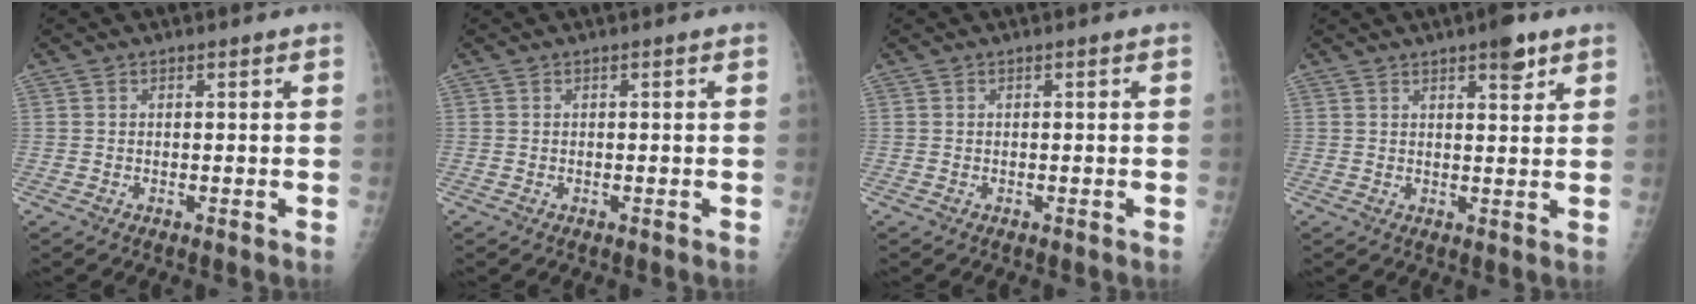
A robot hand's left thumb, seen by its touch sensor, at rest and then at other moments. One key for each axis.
{"total": 0.0}
{"total": 0.0}
{"total": 4.8, "fx": 3.1, "fy": 1.5, "fz": 3.3, "tx": -0.036, "ty": -0.015, "tz": 0.040}